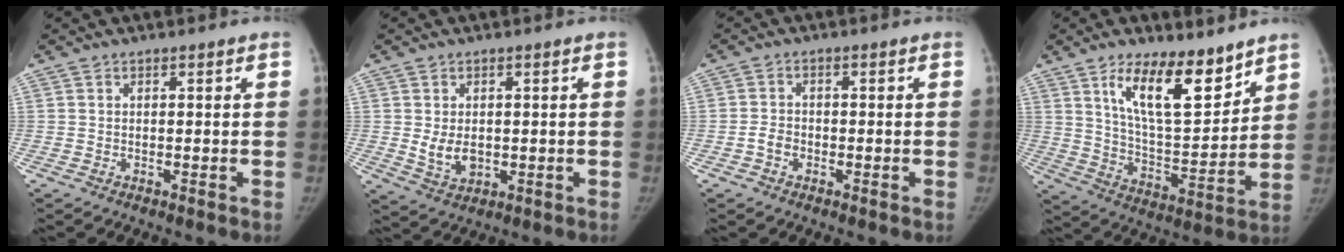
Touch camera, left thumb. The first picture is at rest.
{"total": 4.9, "force": [0.1, 3.4, 3.5], "torque": [-0.052, -0.011, 0.013]}
{"total": 2.7, "force": [-1.0, 2.0, 1.4], "torque": [-0.020, 0.011, -0.020]}
{"total": 15.3, "force": [9.8, 5.6, 10.4], "torque": [-0.138, -0.073, 0.181]}